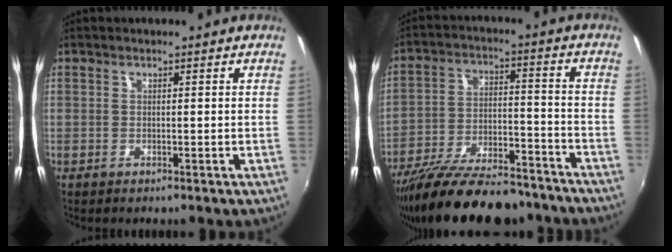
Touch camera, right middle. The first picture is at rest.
{"total": 22.1, "force": [-18.4, 6.6, 10.5], "torque": [-0.195, -0.025, -0.273]}